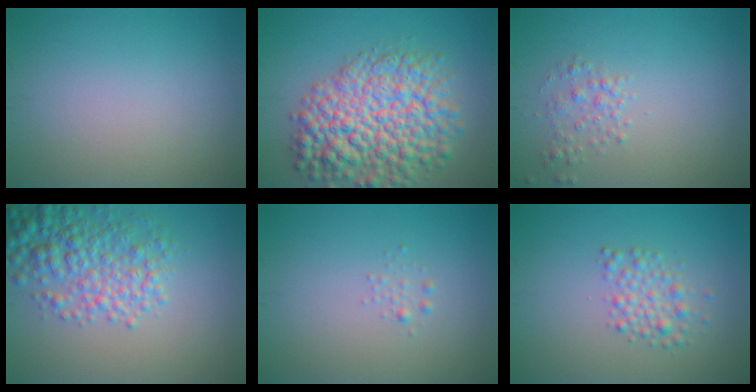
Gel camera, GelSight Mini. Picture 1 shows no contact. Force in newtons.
{"total": 10.1, "press": 10.1, "slide": 0.4}
{"total": 1.6, "press": 1.6, "slide": 0.1}
{"total": 5.3, "press": 5.3, "slide": 0.1}
{"total": 0.7, "press": 0.7, "slide": 0.0}
{"total": 2.4, "press": 2.4, "slide": 0.1}